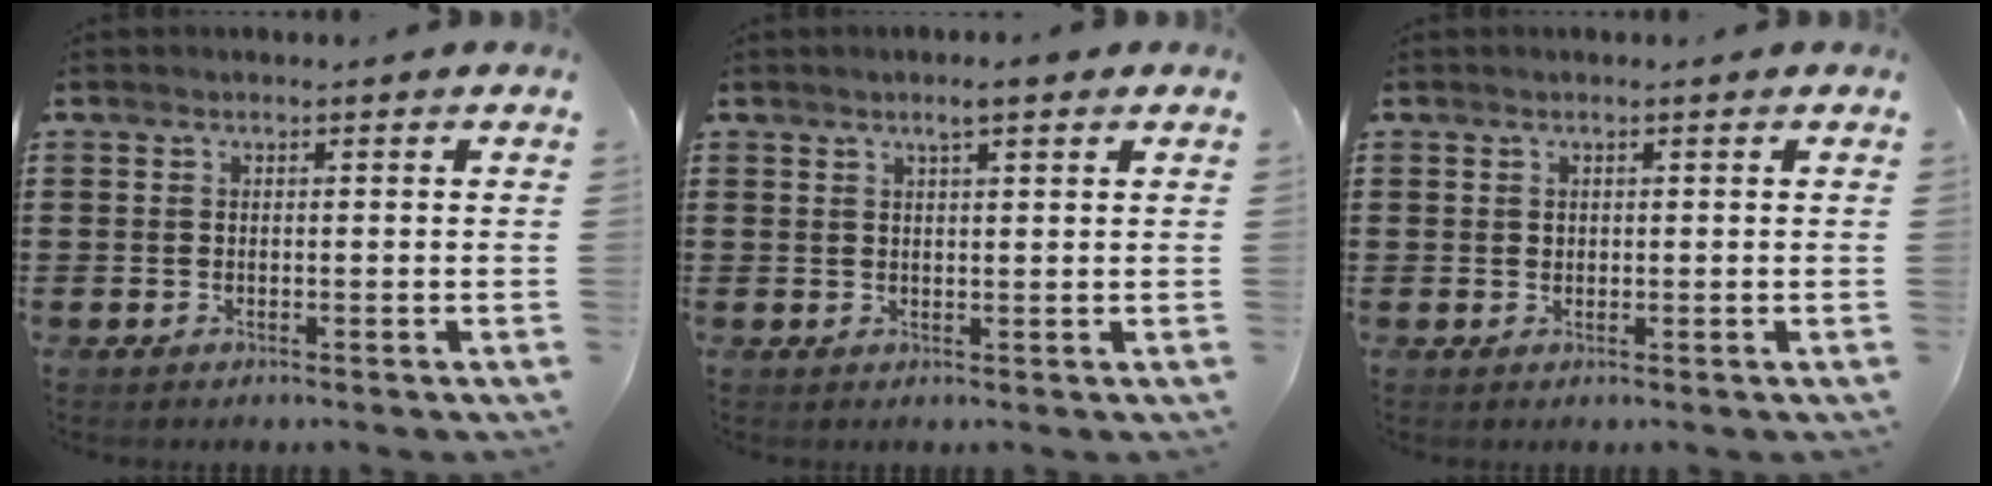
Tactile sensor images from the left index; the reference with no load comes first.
{"total": 3.1, "force": [2.1, 0.4, 2.3], "torque": [-0.048, 0.004, 0.036]}
{"total": 0.6, "force": [0.3, 0.5, 0.2], "torque": [-0.005, 0.003, 0.006]}